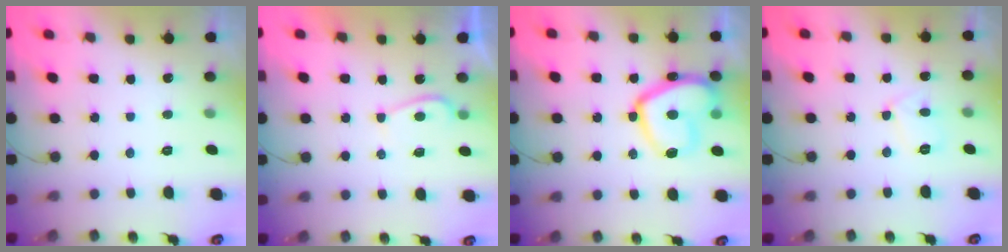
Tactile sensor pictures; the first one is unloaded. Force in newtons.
{"total": 2.7, "press": 2.7, "slide": 0.6}
{"total": 17.7, "press": 17.6, "slide": 1.5}
{"total": 4.9, "press": 4.9, "slide": 0.2}